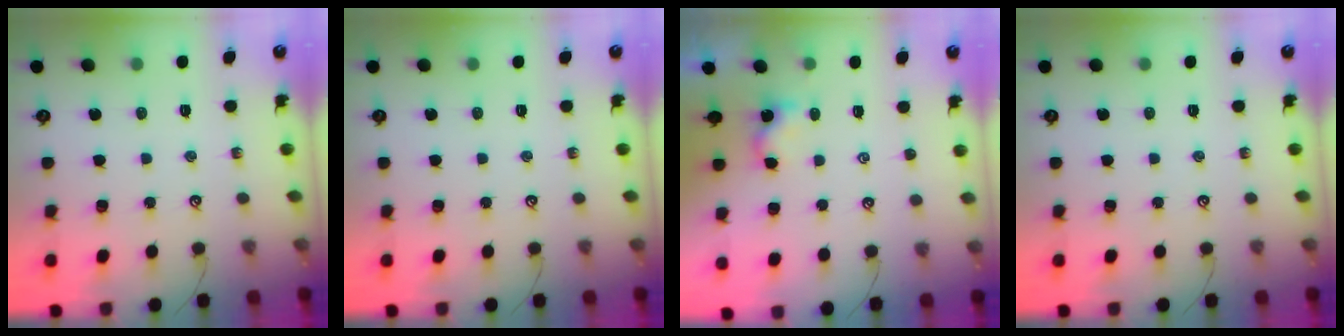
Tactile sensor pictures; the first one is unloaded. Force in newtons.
{"total": 0.0}
{"total": 0.8, "press": 0.8, "slide": 0.1}
{"total": 0.0}